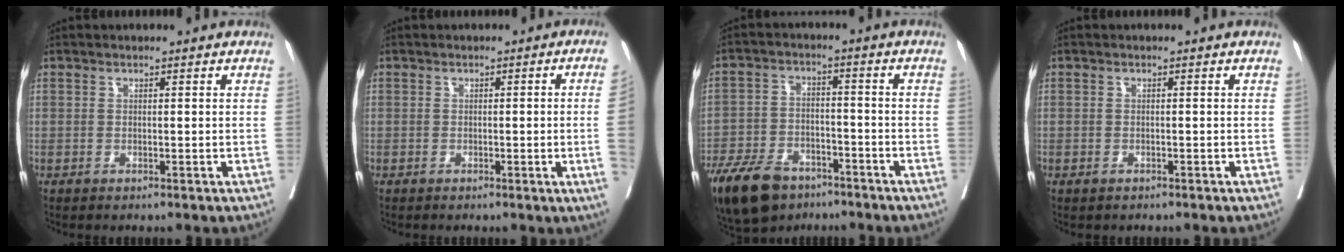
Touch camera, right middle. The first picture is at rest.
{"total": 5.6, "force": [-0.6, -1.4, 5.4], "torque": [-0.076, -0.009, -0.003]}
{"total": 13.0, "force": [-9.3, 6.6, 6.3], "torque": [-0.132, -0.013, -0.160]}
{"total": 0.6, "force": [-0.4, 0.4, 0.0], "torque": [-0.006, 0.003, -0.006]}